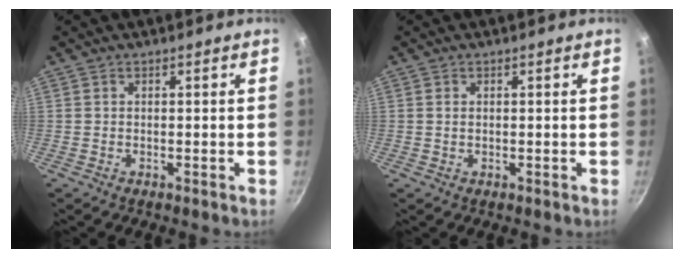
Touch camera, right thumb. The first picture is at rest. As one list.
[{"total": 0.8, "force": [0.2, 0.6, 0.5], "torque": [-0.009, 0.002, 0.004]}]